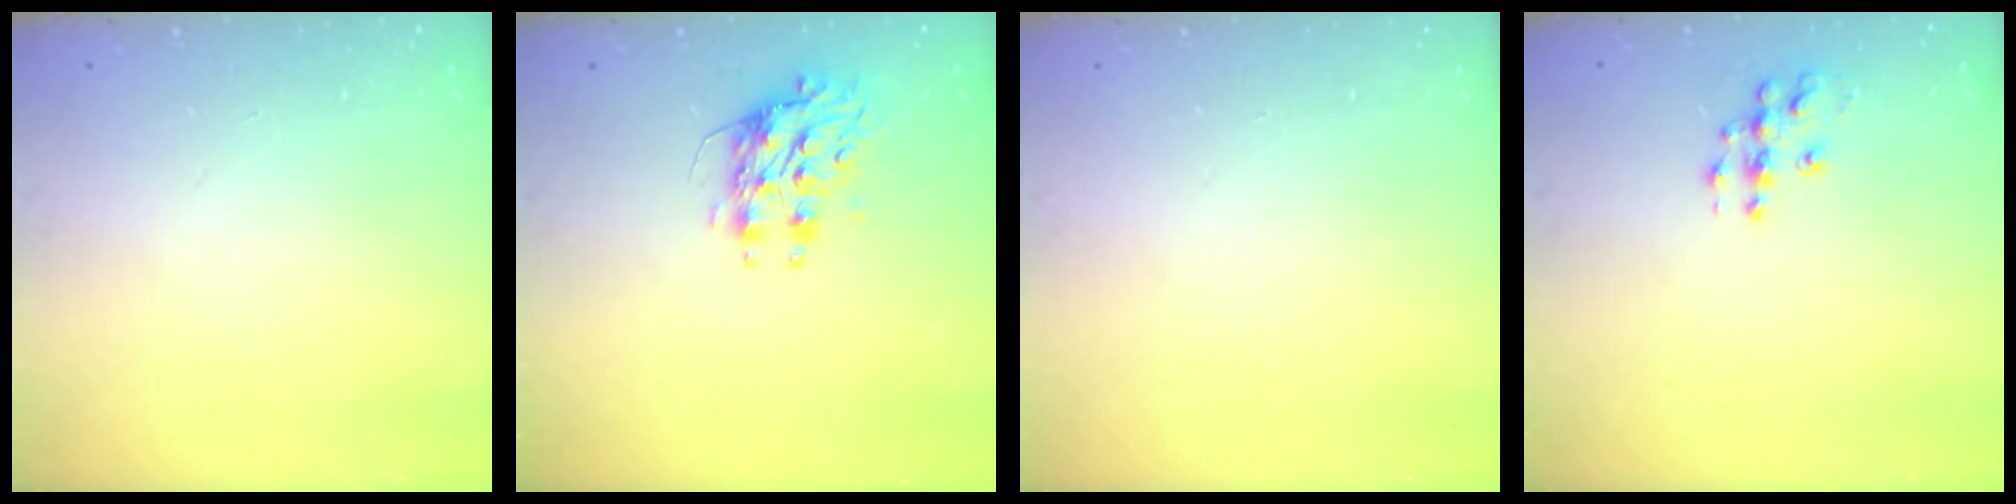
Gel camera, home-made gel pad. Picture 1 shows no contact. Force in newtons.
{"total": 8.1, "press": 8.1, "slide": 0.2}
{"total": 0.0}
{"total": 7.1, "press": 7.1, "slide": 0.3}